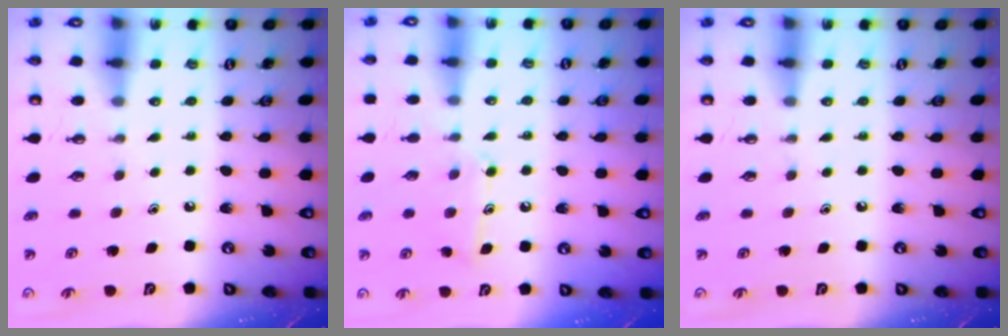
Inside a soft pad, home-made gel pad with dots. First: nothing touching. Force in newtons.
{"total": 10.4, "press": 10.4, "slide": 0.6}
{"total": 0.0}